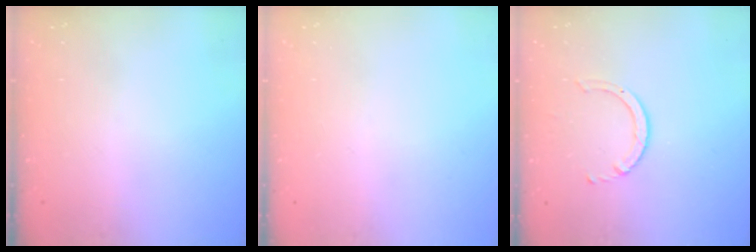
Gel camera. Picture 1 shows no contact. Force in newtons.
{"total": 0.0}
{"total": 3.6, "press": 3.6, "slide": 0.5}